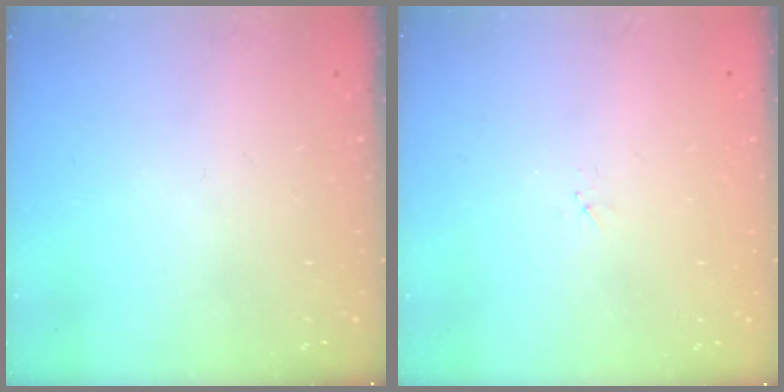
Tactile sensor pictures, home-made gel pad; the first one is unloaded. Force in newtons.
{"total": 1.9, "press": 1.9, "slide": 0.3}